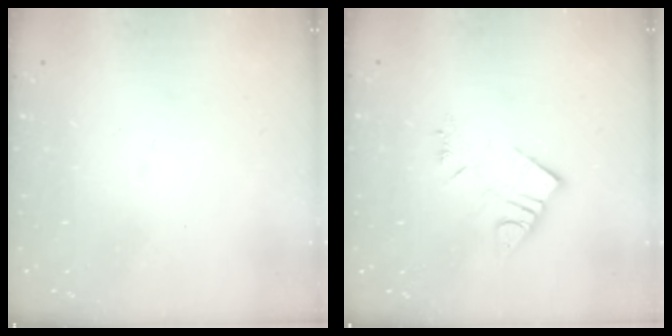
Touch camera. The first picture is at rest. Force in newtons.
{"total": 7.5, "press": 7.5, "slide": 0.6}